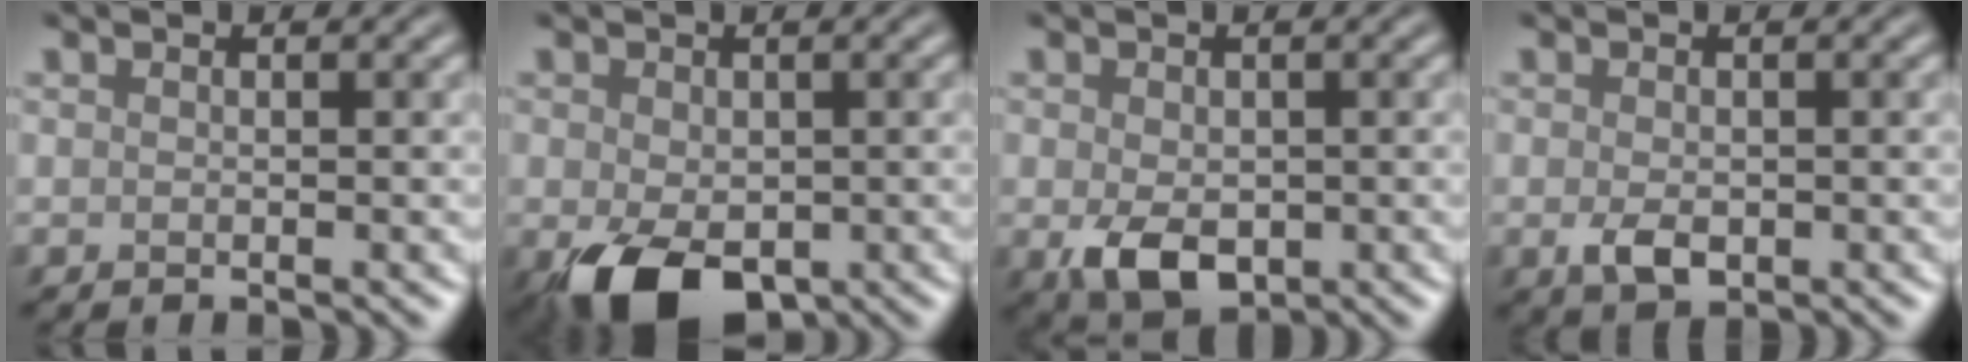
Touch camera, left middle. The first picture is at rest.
{"total": 8.1, "force": [-3.1, 5.0, 5.6], "torque": [-0.118, -0.033, -0.042]}
{"total": 5.0, "force": [-1.2, 3.3, 3.6], "torque": [-0.070, -0.018, -0.015]}
{"total": 2.6, "force": [-0.7, 1.6, 2.0], "torque": [-0.040, -0.005, -0.010]}